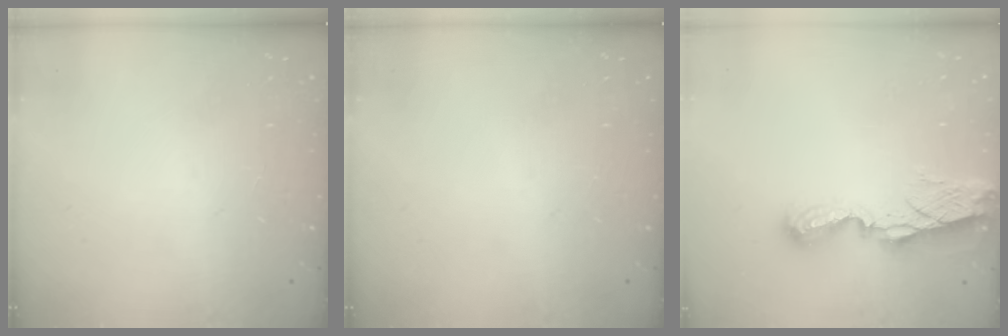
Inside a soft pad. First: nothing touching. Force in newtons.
{"total": 0.0}
{"total": 8.4, "press": 8.4, "slide": 1.1}